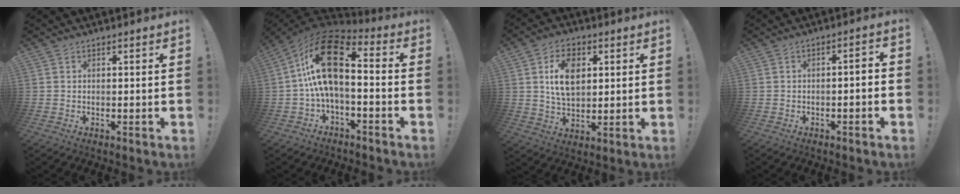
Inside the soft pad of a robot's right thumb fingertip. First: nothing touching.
{"total": 18.3, "force": [2.5, 9.2, 15.6], "torque": [-0.295, 0.003, 0.048]}
{"total": 11.4, "force": [3.4, 7.7, 7.8], "torque": [-0.116, 0.004, 0.059]}
{"total": 2.5, "force": [-1.6, 0.1, 1.9], "torque": [-0.029, 0.006, -0.026]}